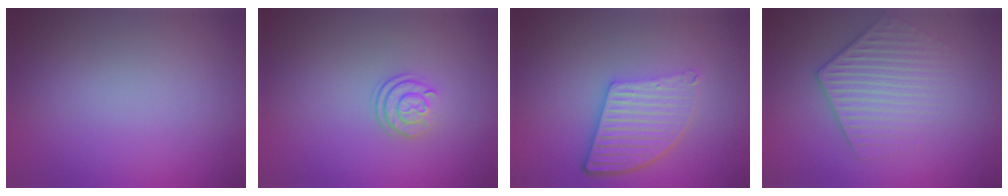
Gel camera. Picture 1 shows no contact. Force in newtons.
{"total": 2.4, "press": 1.8, "slide": 1.5}
{"total": 5.6, "press": 3.9, "slide": 4.0}
{"total": 3.5, "press": 3.3, "slide": 1.2}